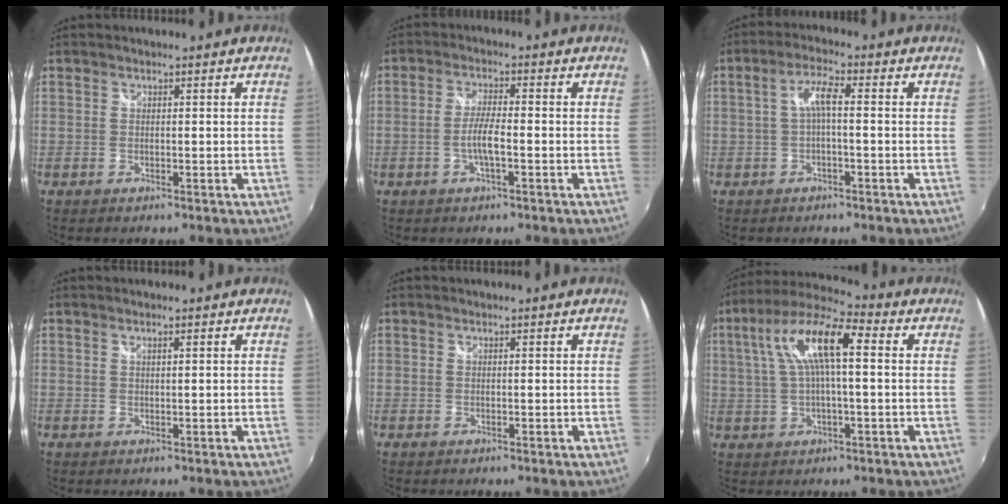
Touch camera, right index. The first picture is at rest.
{"total": 4.5, "force": [-1.5, 0.5, 4.2], "torque": [-0.086, 0.001, -0.029]}
{"total": 4.1, "force": [-0.5, 0.6, 4.0], "torque": [-0.082, 0.011, -0.009]}
{"total": 0.6, "force": [0.4, 0.0, 0.5], "torque": [-0.009, 0.003, 0.007]}
{"total": 0.0}
{"total": 12.9, "force": [2.6, 3.6, 12.1], "torque": [-0.230, 0.028, 0.042]}